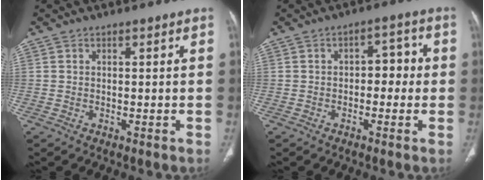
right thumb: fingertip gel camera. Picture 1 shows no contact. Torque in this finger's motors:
{"motor_torque": [0.19, -0.05, 0.14, 0.53, 0.05]}